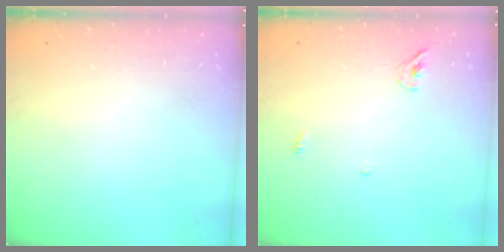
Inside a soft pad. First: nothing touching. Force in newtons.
{"total": 3.9, "press": 3.7, "slide": 1.2}